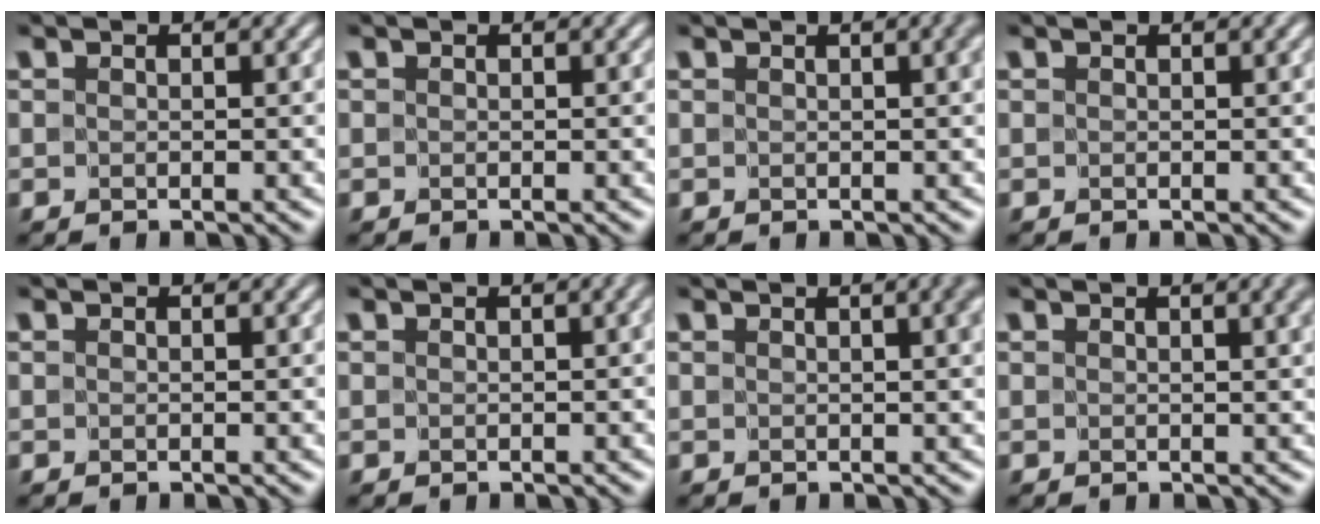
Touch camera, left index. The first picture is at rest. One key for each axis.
{"total": 0.0}
{"total": 2.1, "fx": 0.7, "fy": 0.6, "fz": 1.9, "tx": -0.012, "ty": 0.005, "tz": 0.005}
{"total": 0.0}
{"total": 0.0}
{"total": 0.8, "fx": 0.1, "fy": 0.3, "fz": 0.7, "tx": -0.005, "ty": 0.001, "tz": 0.006}
{"total": 4.2, "fx": 1.5, "fy": 1.7, "fz": 3.6, "tx": -0.019, "ty": 0.017, "tz": -0.003}
{"total": 2.7, "fx": 1.2, "fy": 0.8, "fz": 2.3, "tx": -0.015, "ty": 0.006, "tz": 0.008}